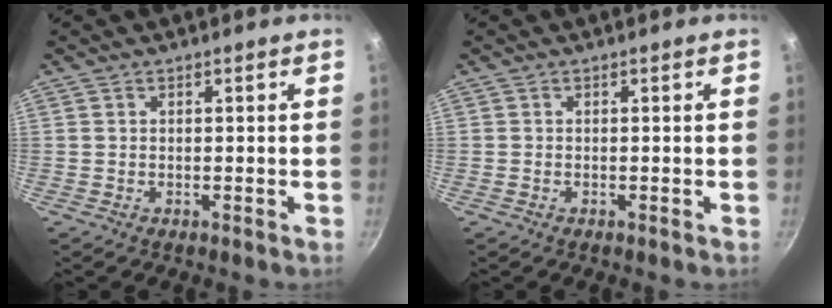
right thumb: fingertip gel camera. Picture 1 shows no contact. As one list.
[{"total": 0.0}]